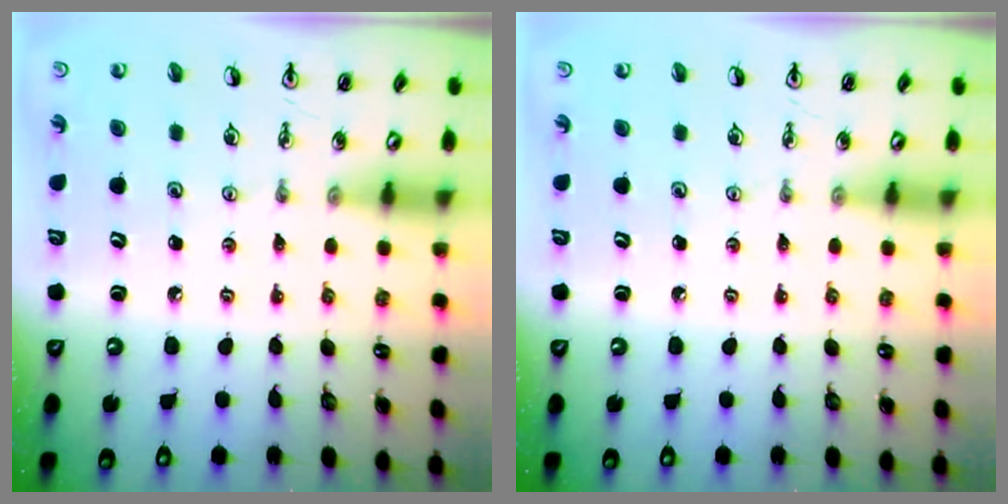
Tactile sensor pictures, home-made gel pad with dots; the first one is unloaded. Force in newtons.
{"total": 0.0}